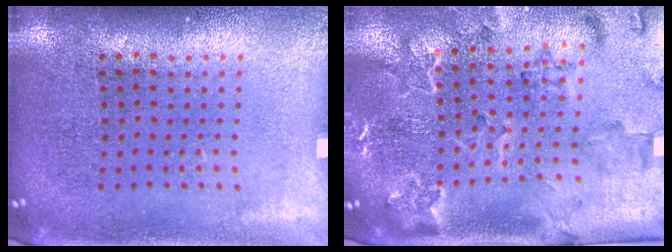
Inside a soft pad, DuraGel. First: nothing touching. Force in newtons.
{"total": 2.3, "press": 2.2, "slide": 0.5}